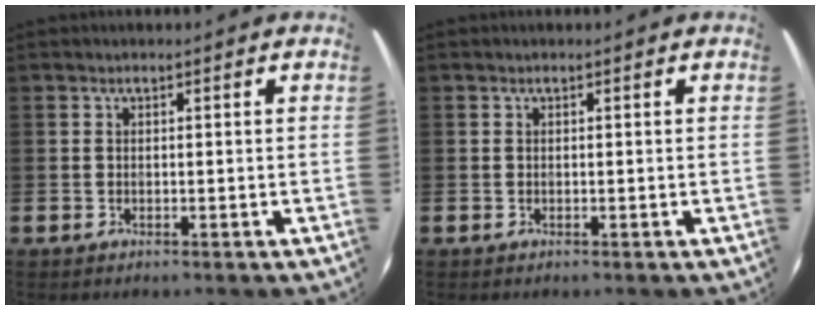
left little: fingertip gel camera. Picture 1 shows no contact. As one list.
[{"total": 0.0}]